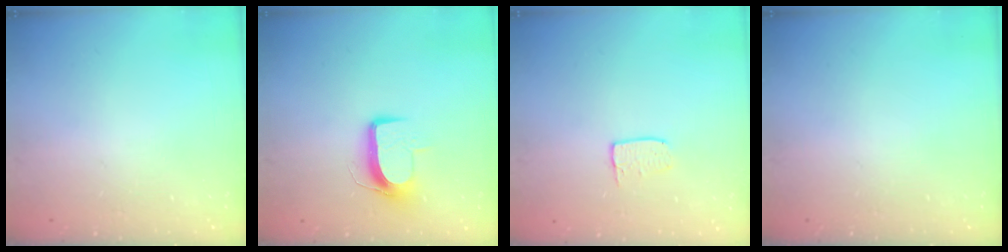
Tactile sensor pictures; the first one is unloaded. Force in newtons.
{"total": 9.9, "press": 9.9, "slide": 0.3}
{"total": 4.3, "press": 4.3, "slide": 0.3}
{"total": 0.0}